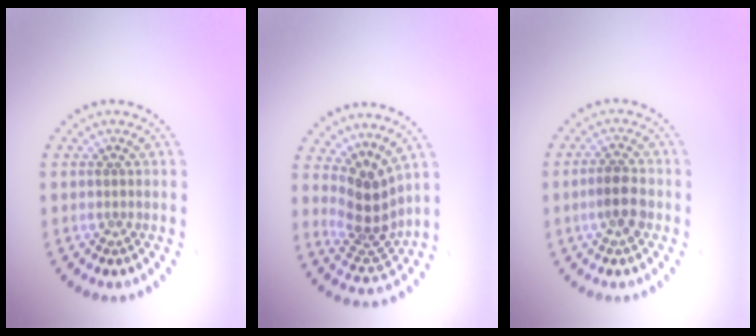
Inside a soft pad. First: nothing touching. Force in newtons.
{"total": 3.9, "press": 2.9, "slide": 2.6}
{"total": 2.7, "press": 2.6, "slide": 0.7}